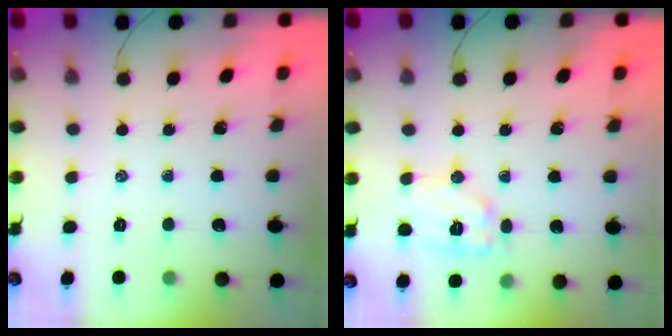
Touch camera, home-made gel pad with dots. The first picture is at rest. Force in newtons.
{"total": 9.8, "press": 9.8, "slide": 0.4}